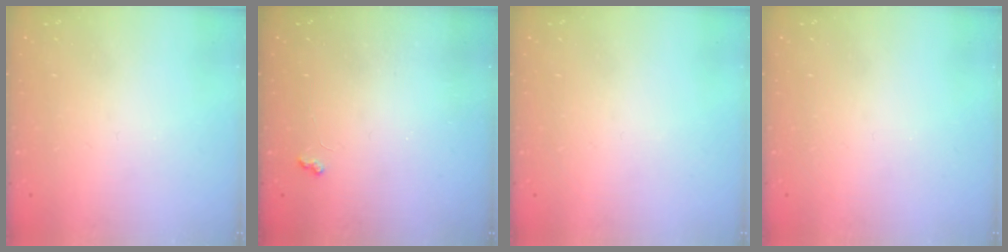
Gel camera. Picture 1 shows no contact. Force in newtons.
{"total": 2.9, "press": 2.8, "slide": 0.5}
{"total": 0.0}
{"total": 0.0}